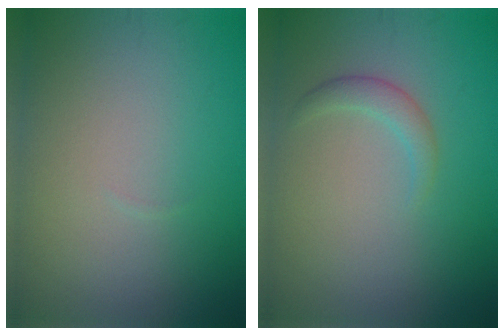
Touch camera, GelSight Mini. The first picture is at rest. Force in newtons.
{"total": 1.5, "press": 1.5, "slide": 0.2}